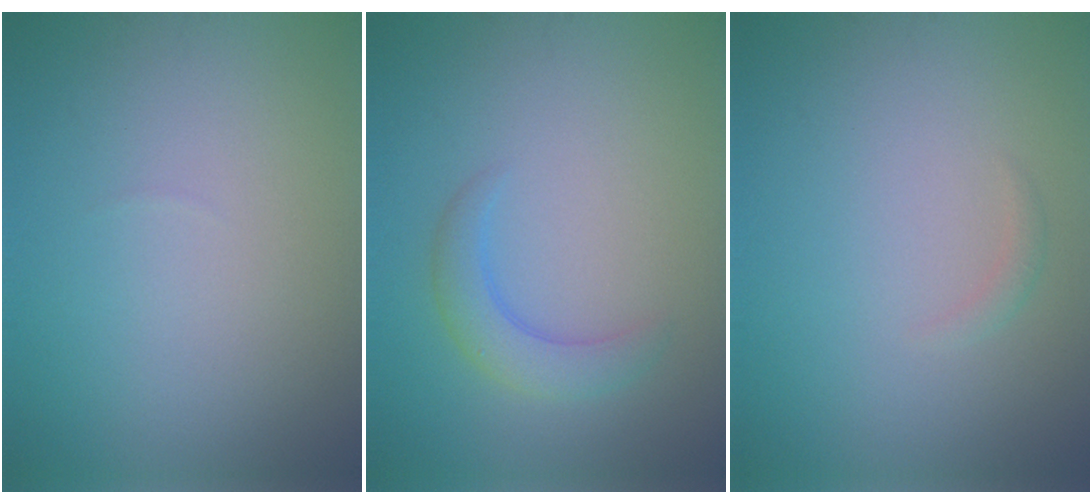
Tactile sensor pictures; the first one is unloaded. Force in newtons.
{"total": 2.7, "press": 2.7, "slide": 0.1}
{"total": 0.7, "press": 0.7, "slide": 0.1}